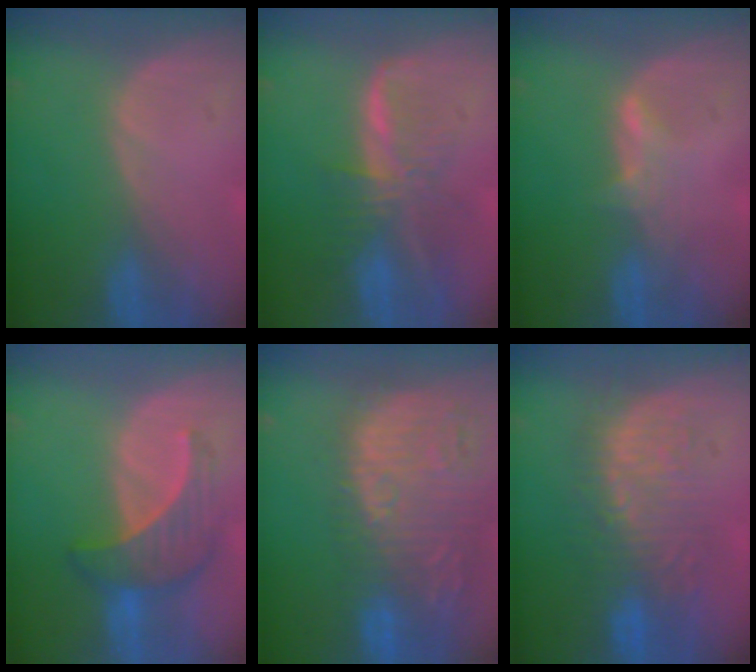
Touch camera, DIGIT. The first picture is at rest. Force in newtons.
{"total": 8.3, "press": 6.9, "slide": 4.5}
{"total": 2.6, "press": 2.5, "slide": 0.3}
{"total": 7.0, "press": 6.6, "slide": 2.2}
{"total": 14.6, "press": 12.6, "slide": 7.5}
{"total": 8.9, "press": 8.8, "slide": 1.5}